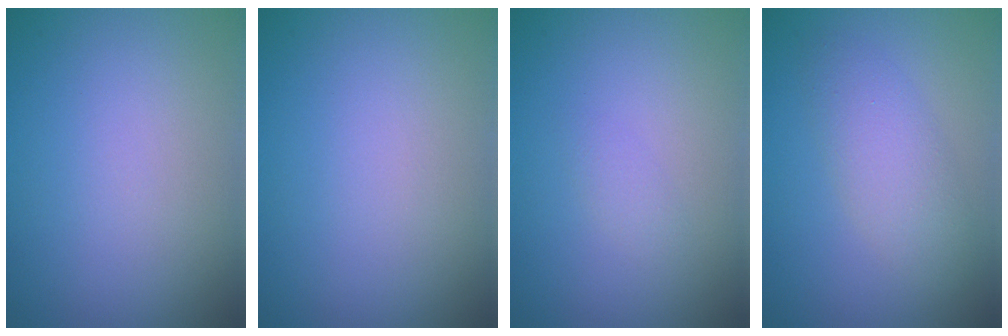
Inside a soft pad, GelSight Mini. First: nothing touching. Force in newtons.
{"total": 0.0}
{"total": 0.7, "press": 0.7, "slide": 0.0}
{"total": 3.2, "press": 3.2, "slide": 0.1}